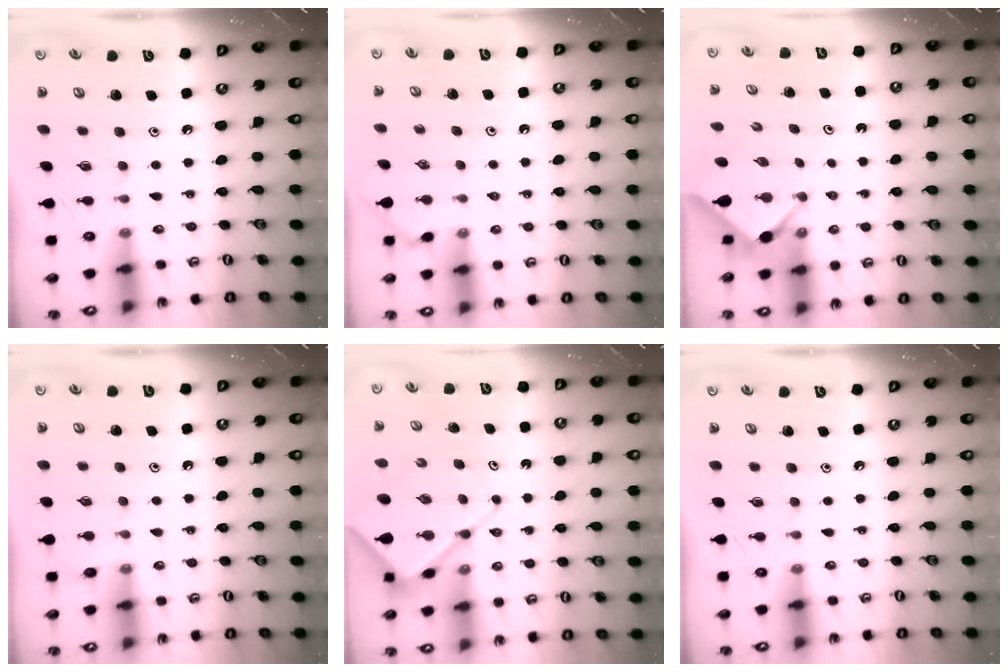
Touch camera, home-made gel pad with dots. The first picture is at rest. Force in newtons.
{"total": 2.4, "press": 2.4, "slide": 0.3}
{"total": 3.0, "press": 3.0, "slide": 0.3}
{"total": 3.5, "press": 3.4, "slide": 0.4}
{"total": 9.1, "press": 9.0, "slide": 1.1}
{"total": 0.0}